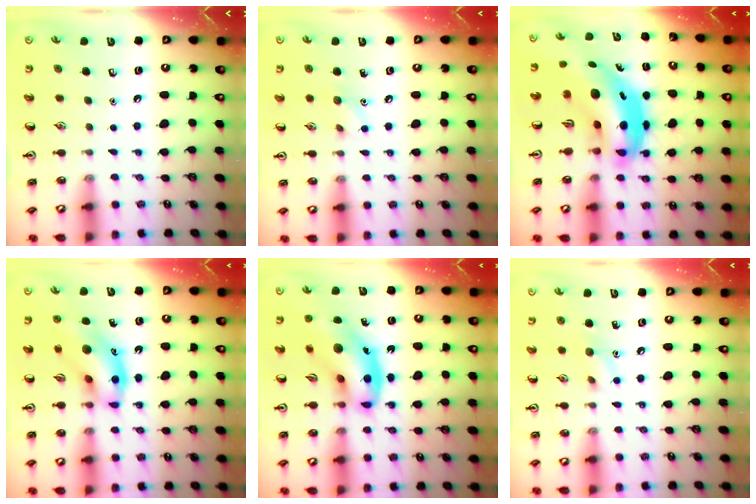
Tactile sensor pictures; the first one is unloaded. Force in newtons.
{"total": 5.2, "press": 5.0, "slide": 1.7}
{"total": 10.6, "press": 10.2, "slide": 2.9}
{"total": 13.1, "press": 12.8, "slide": 2.7}
{"total": 15.6, "press": 15.2, "slide": 3.5}
{"total": 7.3, "press": 7.0, "slide": 2.0}